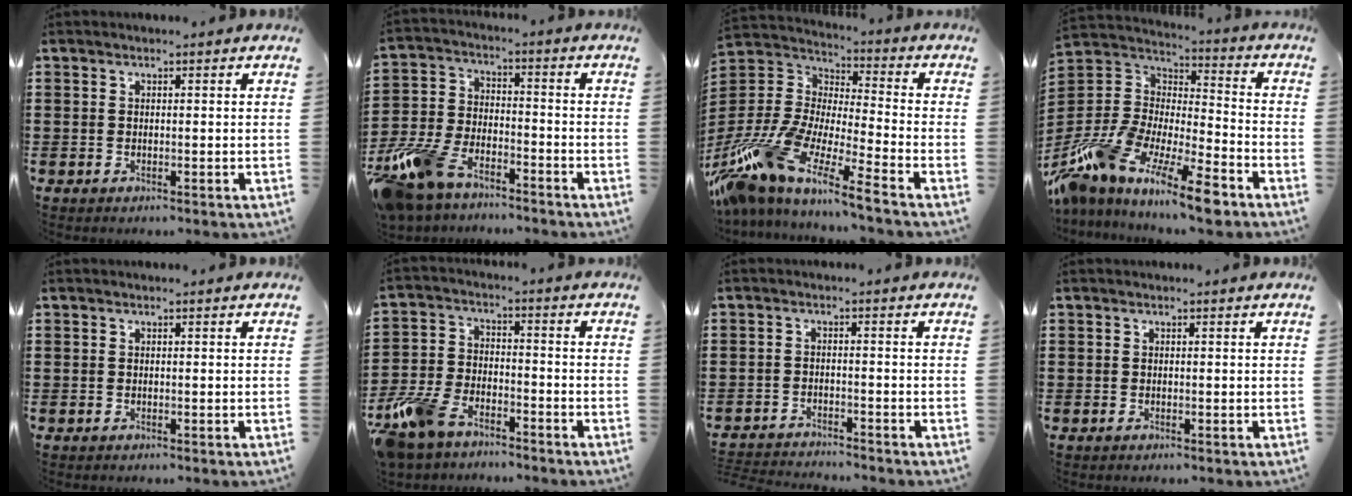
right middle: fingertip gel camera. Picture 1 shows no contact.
{"total": 10.4, "force": [-8.8, 3.8, 4.1], "torque": [-0.111, 0.021, -0.177]}
{"total": 12.4, "force": [-10.7, 1.5, 6.2], "torque": [-0.157, 0.000, -0.224]}
{"total": 13.1, "force": [-10.7, 3.0, 6.8], "torque": [-0.159, 0.018, -0.216]}
{"total": 0.0}
{"total": 8.1, "force": [-7.0, 2.9, 3.0], "torque": [-0.087, 0.011, -0.143]}
{"total": 2.7, "force": [-2.7, 0.1, 0.0], "torque": [-0.005, -0.001, -0.059]}
{"total": 0.0}